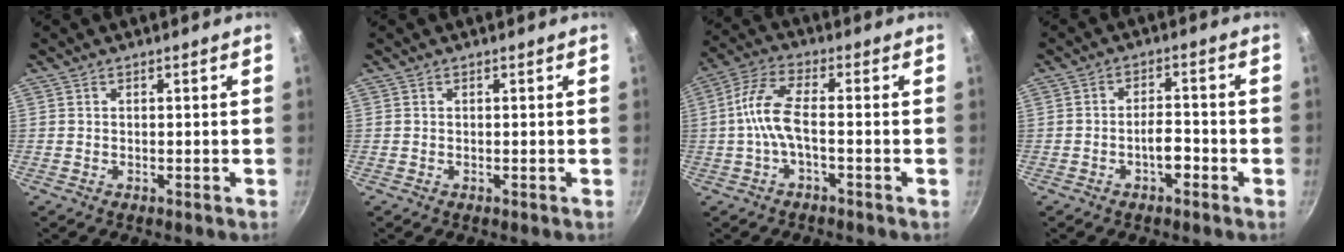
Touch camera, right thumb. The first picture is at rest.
{"total": 0.0}
{"total": 7.6, "force": [-1.6, 2.6, 6.9], "torque": [-0.162, 0.024, -0.045]}
{"total": 4.0, "force": [-1.9, 1.7, 3.0], "torque": [-0.038, 0.024, -0.033]}